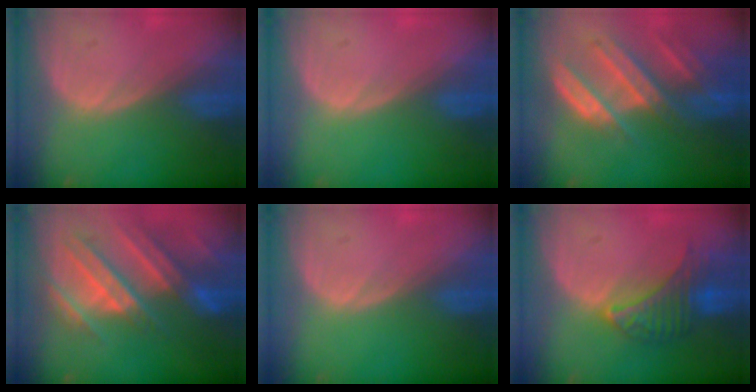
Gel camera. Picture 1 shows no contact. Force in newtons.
{"total": 0.0}
{"total": 9.2, "press": 8.2, "slide": 4.1}
{"total": 10.8, "press": 9.7, "slide": 4.7}
{"total": 0.0}
{"total": 6.6, "press": 6.5, "slide": 0.6}